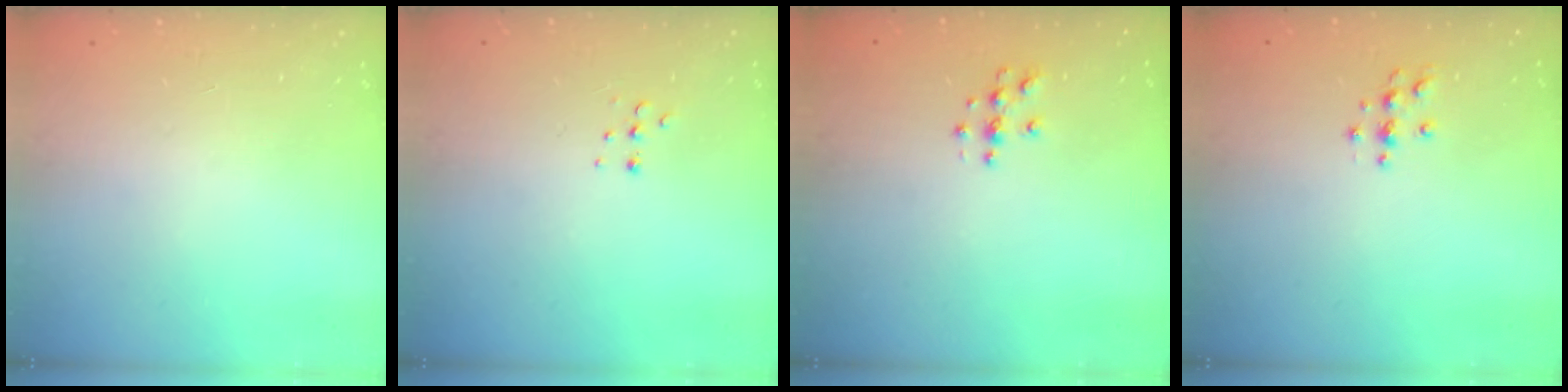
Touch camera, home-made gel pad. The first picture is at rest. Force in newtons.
{"total": 3.8, "press": 3.7, "slide": 0.9}
{"total": 3.8, "press": 3.8, "slide": 0.4}
{"total": 3.7, "press": 3.6, "slide": 0.5}